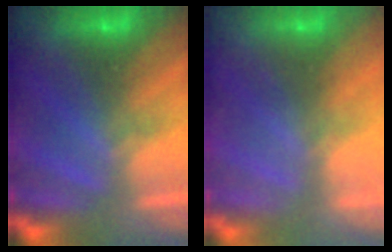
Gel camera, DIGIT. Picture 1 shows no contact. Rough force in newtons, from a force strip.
{"total": 2.2}